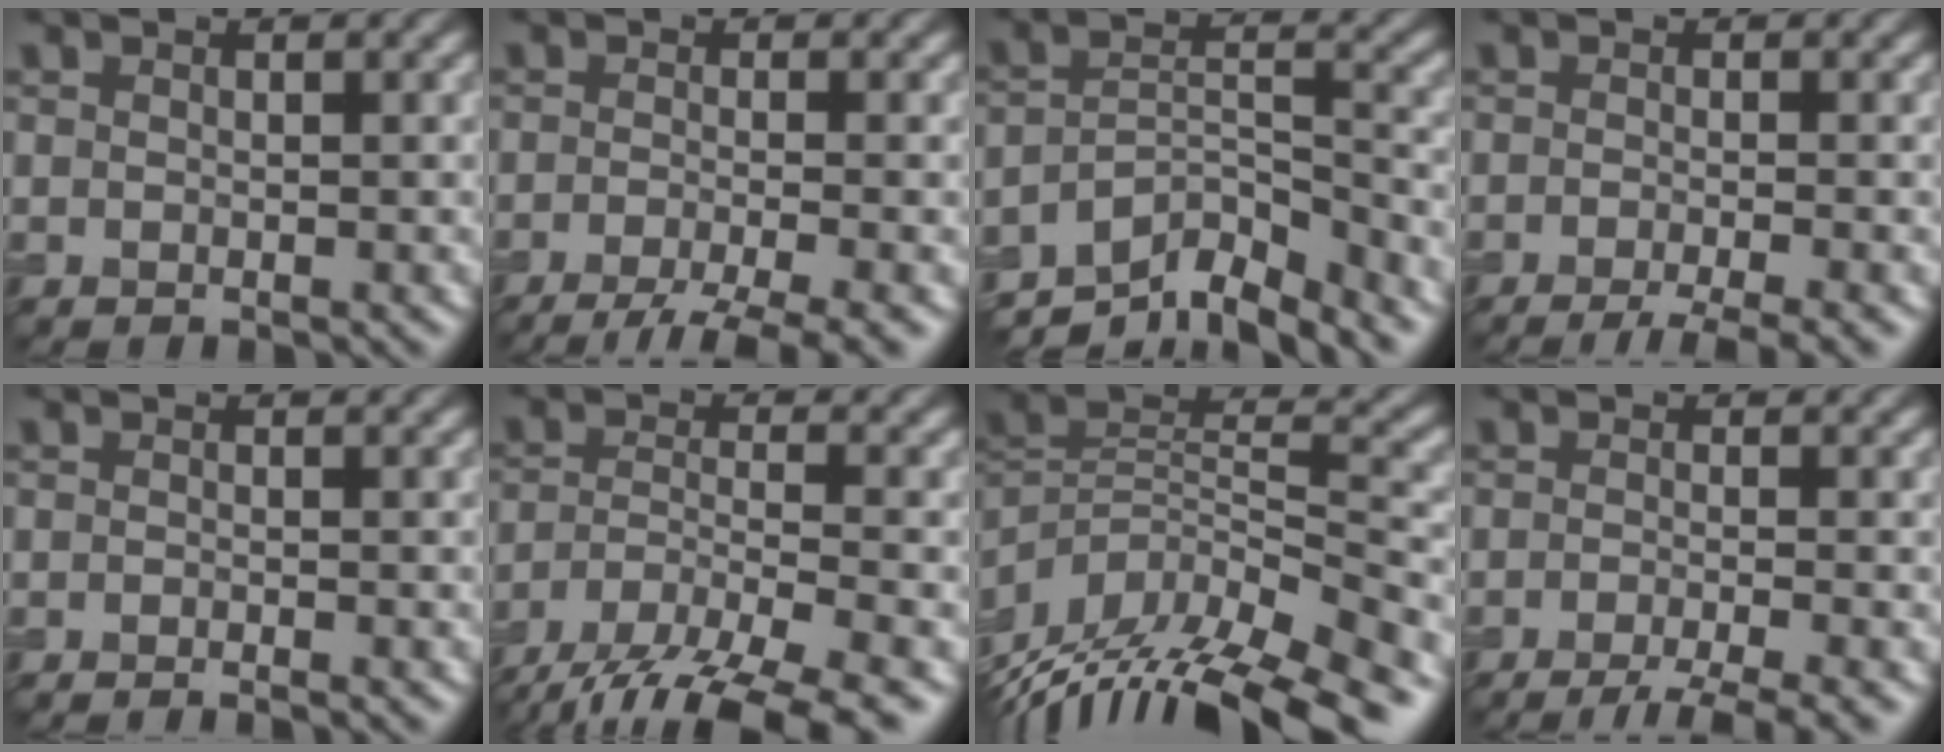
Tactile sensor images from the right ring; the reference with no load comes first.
{"total": 5.6, "force": [-3.6, 1.1, 4.1], "torque": [-0.053, -0.005, -0.064]}
{"total": 7.8, "force": [-6.4, 2.1, 3.9], "torque": [-0.056, -0.007, -0.111]}
{"total": 4.3, "force": [-2.8, 0.8, 3.2], "torque": [-0.040, -0.003, -0.049]}
{"total": 1.1, "force": [-0.9, 0.1, 0.6], "torque": [-0.006, -0.003, -0.018]}
{"total": 11.4, "force": [-8.9, 3.3, 6.2], "torque": [-0.119, -0.033, -0.139]}
{"total": 13.1, "force": [-8.7, 5.0, 8.3], "torque": [-0.166, 0.031, -0.141]}
{"total": 4.8, "force": [-3.1, 0.9, 3.5], "torque": [-0.046, -0.003, -0.057]}